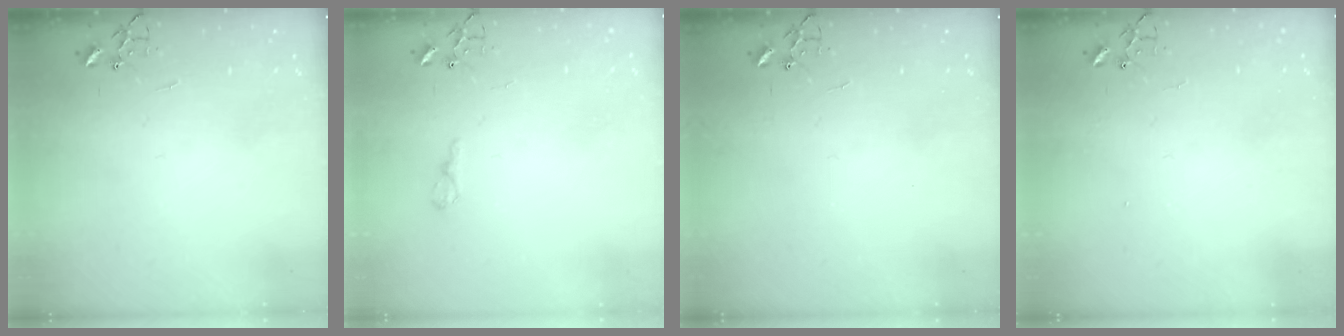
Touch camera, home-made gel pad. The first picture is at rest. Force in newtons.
{"total": 7.3, "press": 7.3, "slide": 0.9}
{"total": 0.0}
{"total": 1.1, "press": 1.1, "slide": 0.1}